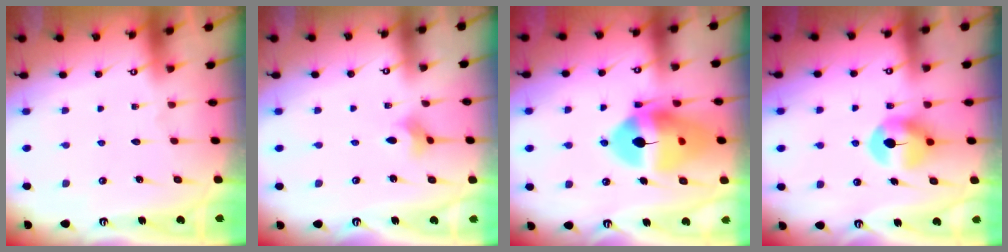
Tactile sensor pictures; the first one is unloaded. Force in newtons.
{"total": 2.8, "press": 2.8, "slide": 0.7}
{"total": 17.0, "press": 16.9, "slide": 2.2}
{"total": 8.4, "press": 8.3, "slide": 1.2}